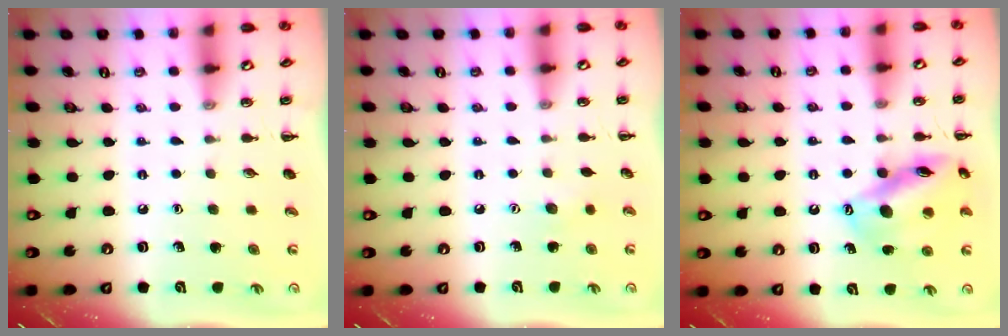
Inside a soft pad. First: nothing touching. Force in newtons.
{"total": 2.8, "press": 2.8, "slide": 0.7}
{"total": 14.1, "press": 13.8, "slide": 3.1}